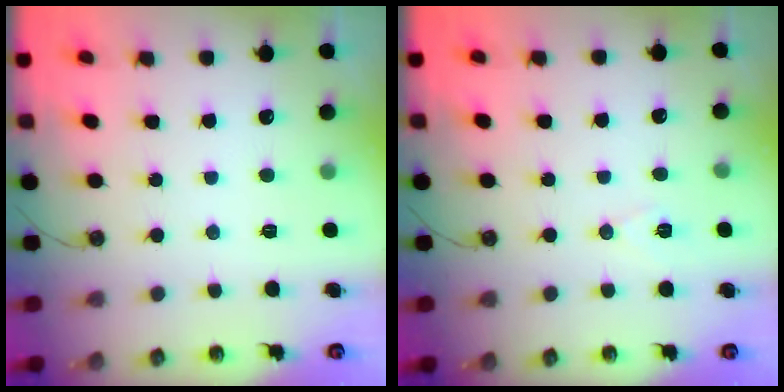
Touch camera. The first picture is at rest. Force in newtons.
{"total": 5.8, "press": 3.9, "slide": 4.3}